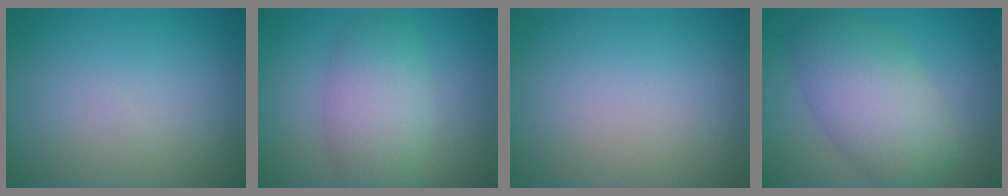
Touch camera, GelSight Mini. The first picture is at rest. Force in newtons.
{"total": 5.2, "press": 5.2, "slide": 0.2}
{"total": 0.0}
{"total": 6.8, "press": 6.8, "slide": 0.2}